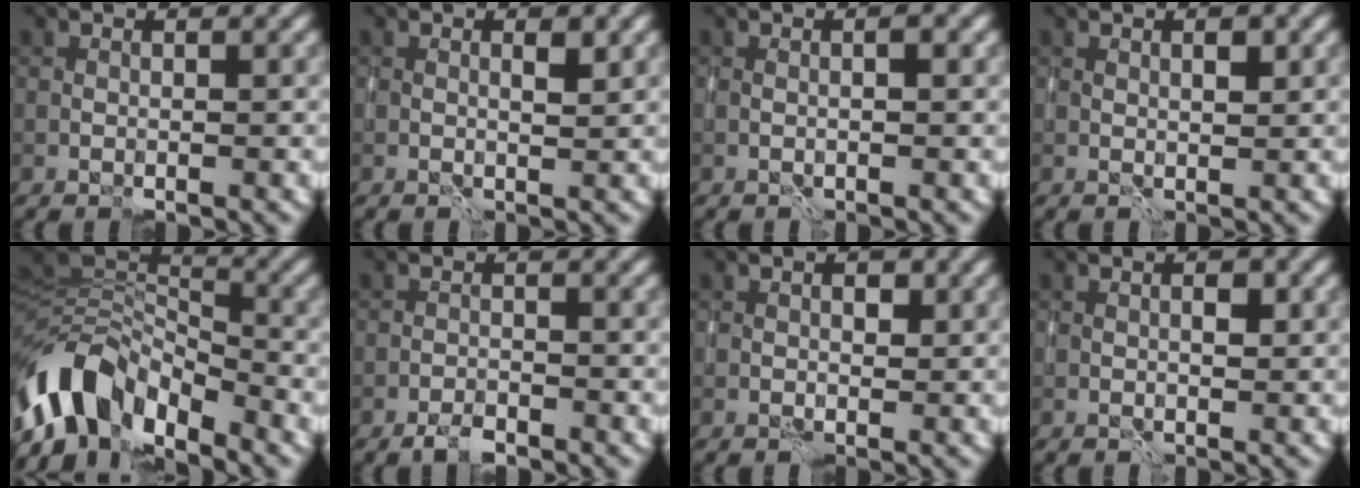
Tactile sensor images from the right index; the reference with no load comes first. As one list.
[{"total": 1.2, "force": [0.6, 0.2, 1.1], "torque": [-0.015, -0.002, 0.009]}, {"total": 1.0, "force": [0.3, 0.3, 1.0], "torque": [-0.001, -0.006, 0.000]}, {"total": 1.3, "force": [0.7, 0.4, 1.0], "torque": [-0.011, -0.002, 0.012]}, {"total": 8.8, "force": [-5.0, 5.0, 5.2], "torque": [-0.086, -0.004, -0.098]}, {"total": 1.6, "force": [-1.3, 0.6, 0.7], "torque": [-0.011, 0.000, -0.028]}, {"total": 1.1, "force": [0.1, 0.8, 0.7], "torque": [-0.003, 0.000, 0.000]}, {"total": 1.2, "force": [0.2, 0.5, 1.0], "torque": [-0.012, 0.000, 0.002]}]